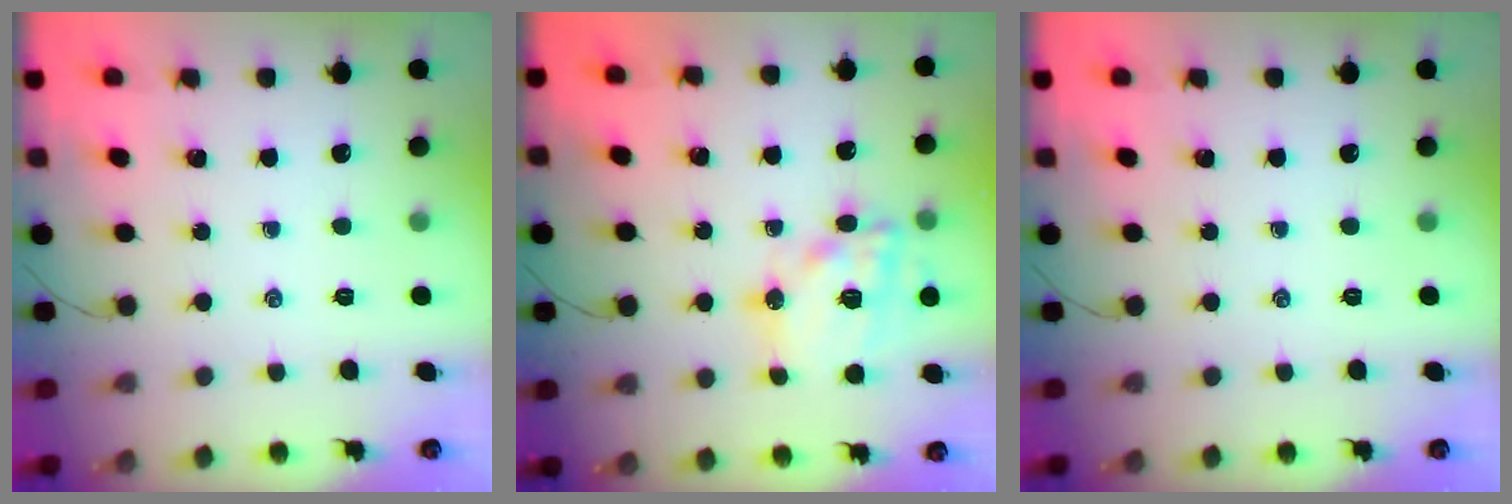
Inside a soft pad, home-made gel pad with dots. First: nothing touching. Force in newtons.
{"total": 17.7, "press": 17.3, "slide": 3.9}
{"total": 0.0}